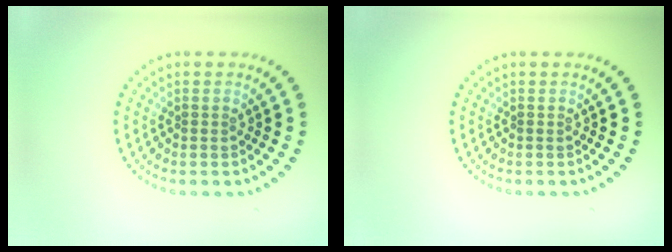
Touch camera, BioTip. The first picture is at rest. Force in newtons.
{"total": 0.0}